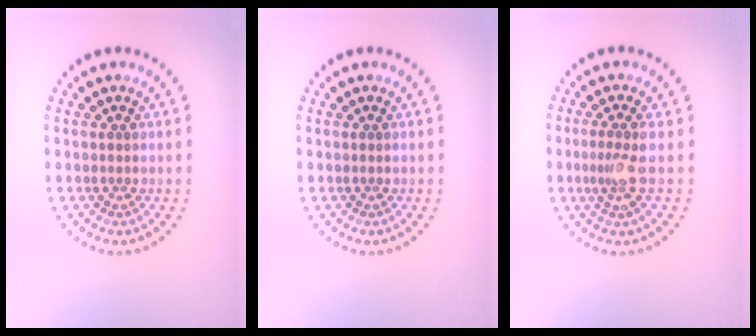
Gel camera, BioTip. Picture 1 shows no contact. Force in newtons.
{"total": 0.0}
{"total": 2.1, "press": 1.6, "slide": 1.3}